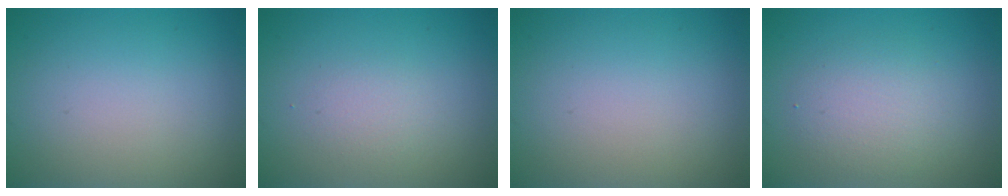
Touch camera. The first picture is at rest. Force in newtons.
{"total": 1.4, "press": 1.3, "slide": 0.1}
{"total": 0.0}
{"total": 2.9, "press": 2.9, "slide": 0.2}